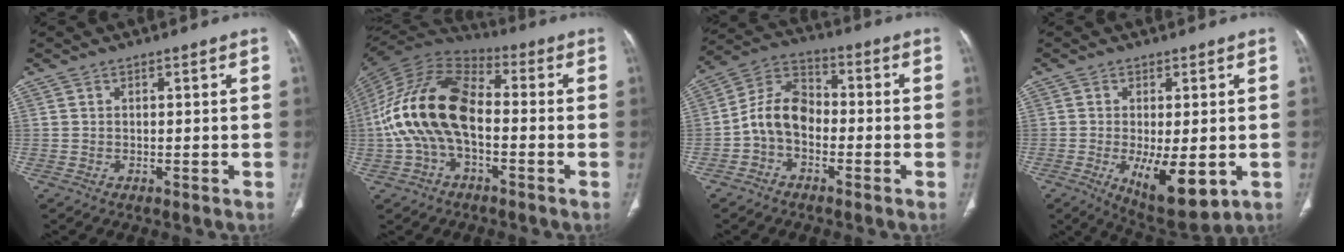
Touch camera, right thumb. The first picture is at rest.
{"total": 17.8, "force": [-1.9, 10.0, 14.6], "torque": [-0.285, 0.039, -0.041]}
{"total": 9.2, "force": [-2.2, 6.4, 6.3], "torque": [-0.106, 0.037, -0.056]}
{"total": 10.6, "force": [-2.7, 4.1, 9.3], "torque": [-0.139, -0.021, -0.029]}